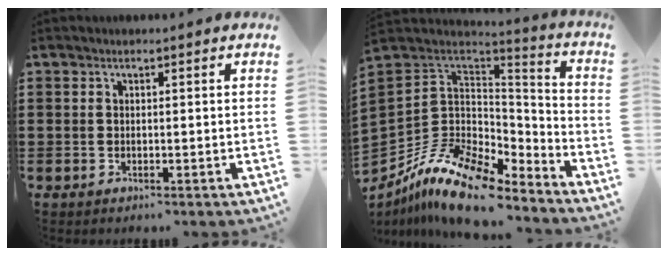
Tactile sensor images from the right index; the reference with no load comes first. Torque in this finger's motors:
{"motor_torque": [0.69, -0.22, -0.12, -0.21]}